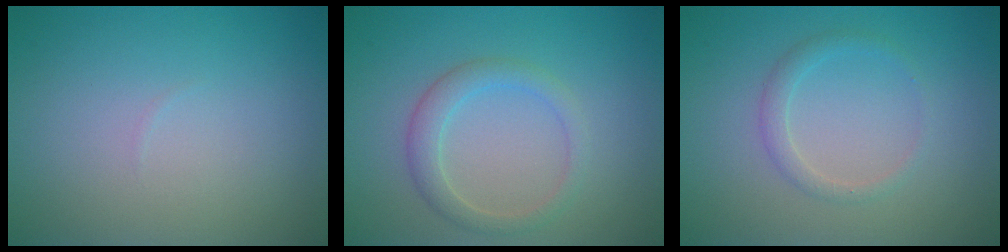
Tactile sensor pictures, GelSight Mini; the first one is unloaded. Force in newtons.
{"total": 2.4, "press": 2.4, "slide": 0.0}
{"total": 1.5, "press": 1.4, "slide": 0.0}